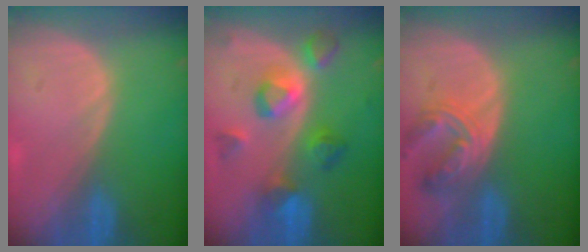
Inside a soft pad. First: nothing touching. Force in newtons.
{"total": 7.6, "press": 7.5, "slide": 1.4}
{"total": 6.8, "press": 6.3, "slide": 2.5}